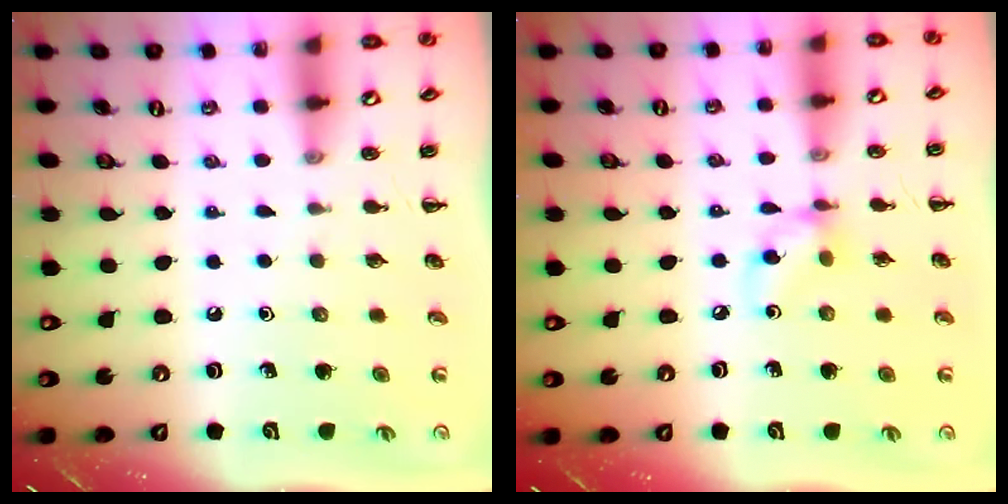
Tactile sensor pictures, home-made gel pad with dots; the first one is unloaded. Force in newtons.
{"total": 6.2, "press": 6.2, "slide": 0.4}